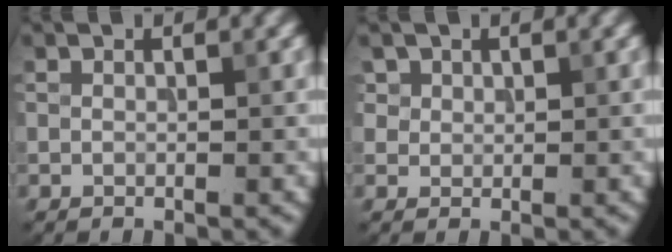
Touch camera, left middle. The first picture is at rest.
{"total": 3.0, "force": [1.7, 2.2, 1.1], "torque": [-0.043, 0.000, 0.044]}